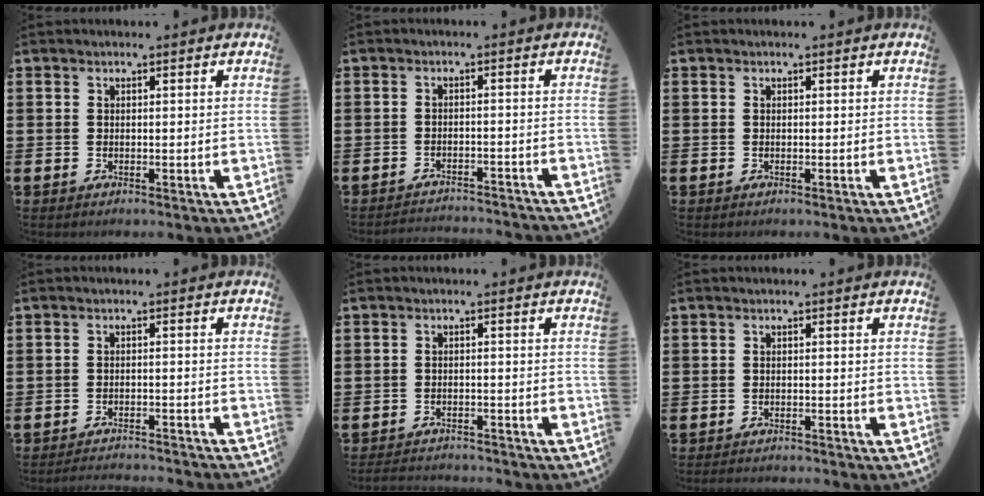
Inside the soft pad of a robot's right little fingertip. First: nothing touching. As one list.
[{"total": 2.2, "force": [-2.2, -0.1, -0.1], "torque": [-0.002, 0.004, -0.048]}, {"total": 0.0}, {"total": 2.2, "force": [-2.1, -0.2, 0.1], "torque": [-0.004, 0.004, -0.045]}, {"total": 2.2, "force": [-2.2, 0.0, 0.0], "torque": [-0.003, 0.002, -0.046]}, {"total": 1.2, "force": [-1.1, 0.0, 0.0], "torque": [-0.002, 0.001, -0.024]}]